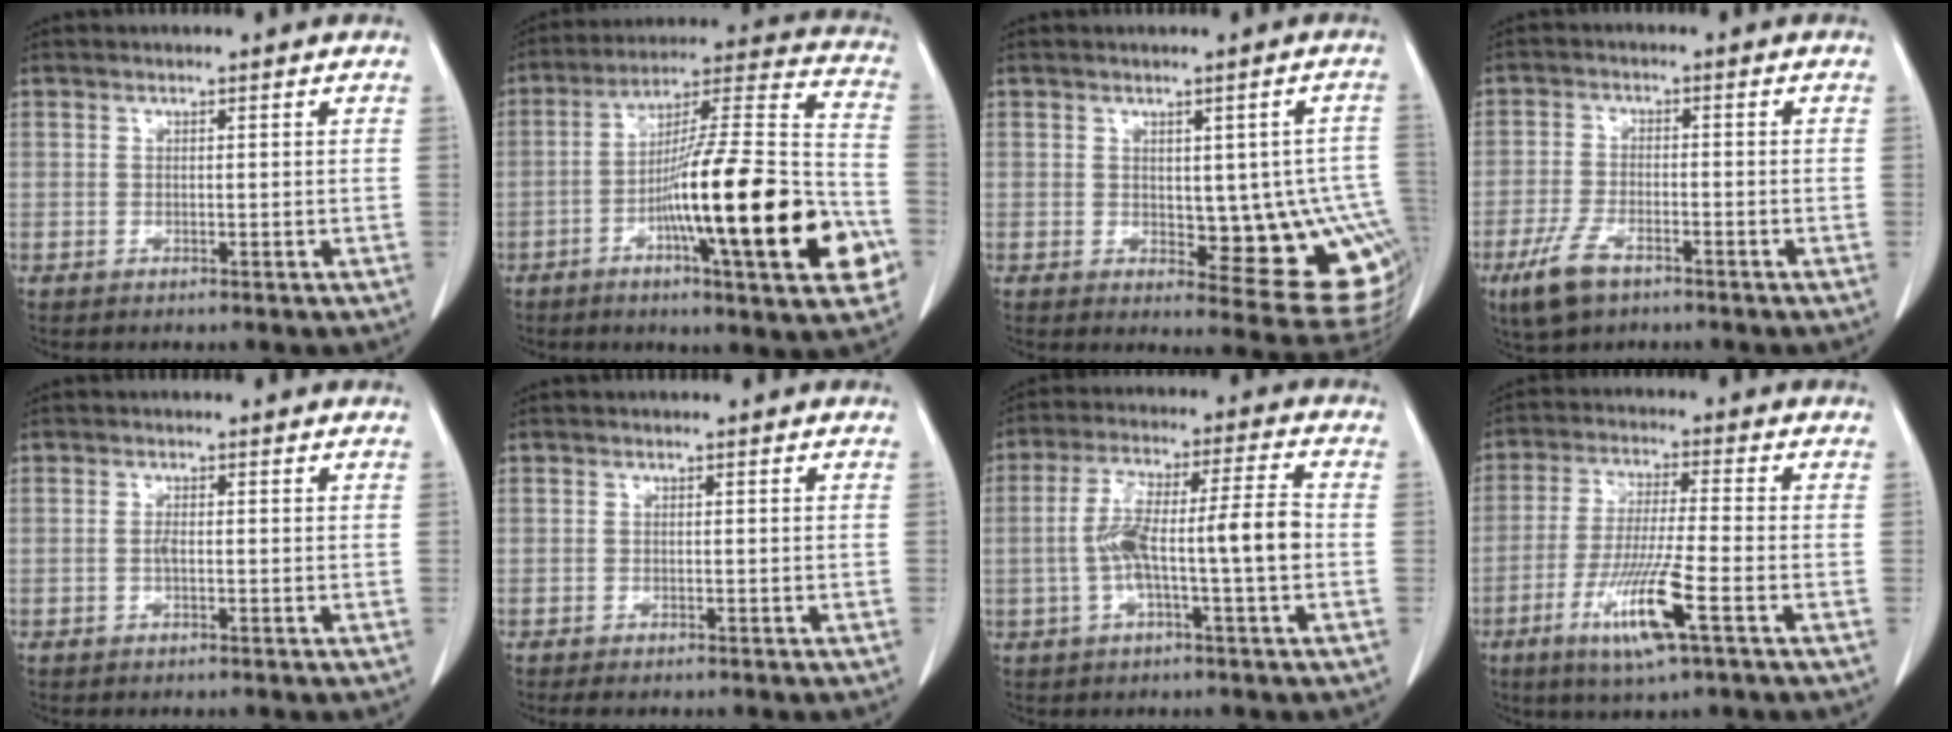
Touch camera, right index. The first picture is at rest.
{"total": 25.3, "force": [-8.0, 2.7, 23.8], "torque": [-0.318, 0.002, -0.118]}
{"total": 12.8, "force": [-0.9, 4.8, 11.9], "torque": [-0.102, 0.005, 0.004]}
{"total": 6.4, "force": [-4.0, 2.5, 4.3], "torque": [-0.099, -0.011, -0.070]}
{"total": 0.8, "force": [-0.2, 0.2, 0.8], "torque": [-0.016, 0.003, -0.003]}
{"total": 1.3, "force": [-1.1, 0.3, 0.6], "torque": [-0.012, -0.005, -0.011]}
{"total": 10.5, "force": [-1.6, 0.8, 10.3], "torque": [-0.191, 0.028, -0.031]}
{"total": 10.6, "force": [-4.6, 0.1, 9.6], "torque": [-0.190, -0.019, -0.086]}